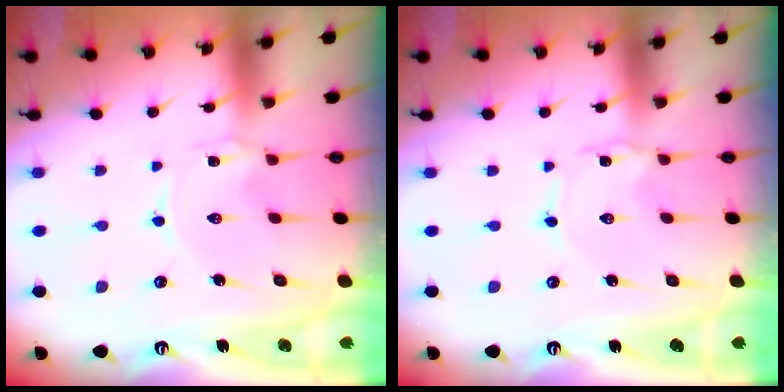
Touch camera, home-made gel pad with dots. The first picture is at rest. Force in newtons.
{"total": 1.4, "press": 1.4, "slide": 0.1}